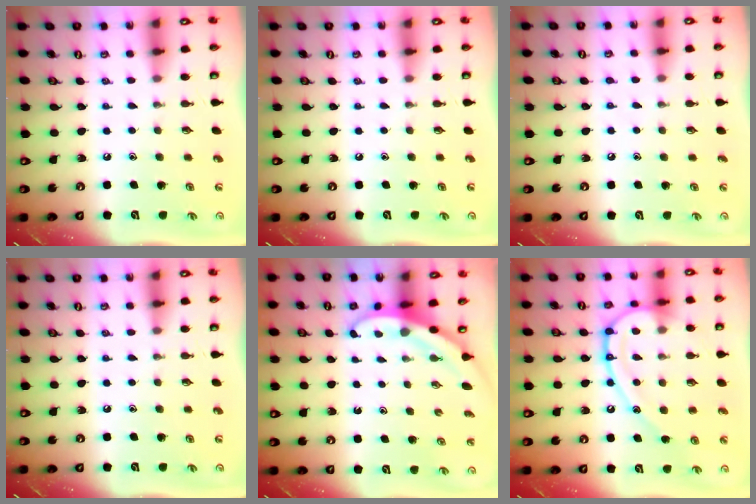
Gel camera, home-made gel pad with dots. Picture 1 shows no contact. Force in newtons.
{"total": 0.0}
{"total": 3.4, "press": 3.2, "slide": 1.1}
{"total": 0.0}
{"total": 3.1, "press": 3.1, "slide": 0.2}
{"total": 15.6, "press": 15.5, "slide": 1.6}